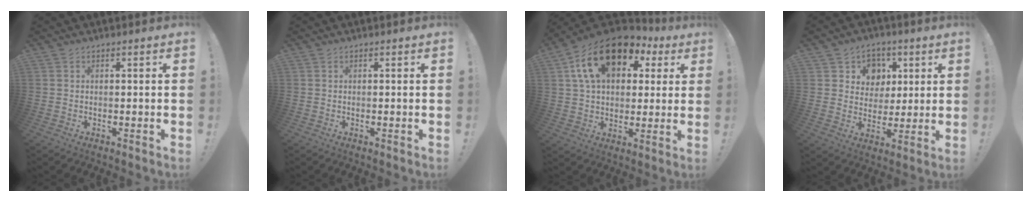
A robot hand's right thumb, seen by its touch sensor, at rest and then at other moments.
{"total": 0.0}
{"total": 19.4, "force": [8.6, 12.0, 12.5], "torque": [-0.193, -0.032, 0.155]}
{"total": 9.1, "force": [2.6, 8.5, 1.9], "torque": [-0.018, -0.015, 0.057]}